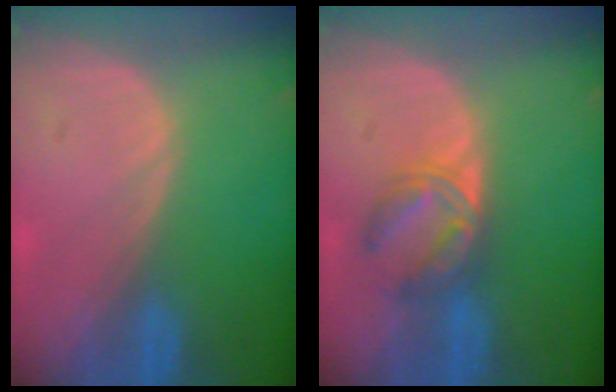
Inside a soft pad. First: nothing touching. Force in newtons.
{"total": 5.4, "press": 5.3, "slide": 1.0}